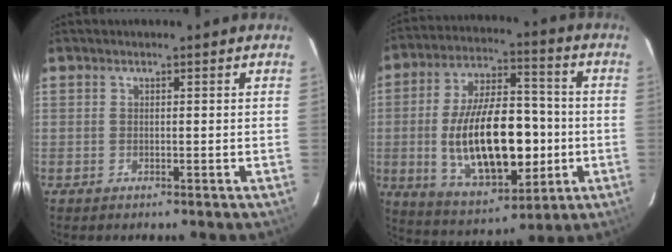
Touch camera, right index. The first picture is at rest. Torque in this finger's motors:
{"motor_torque": [1.47, -0.67, 1.06, 0.21]}